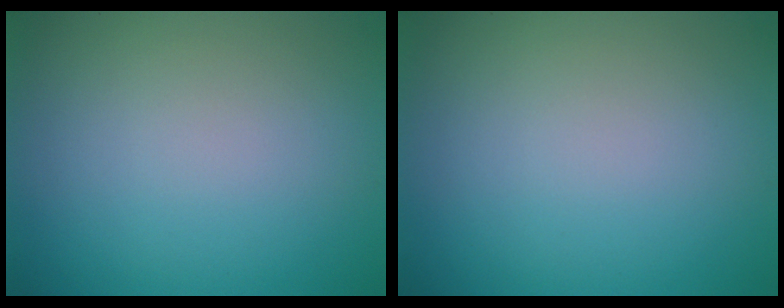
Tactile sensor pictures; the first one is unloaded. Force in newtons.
{"total": 0.0}